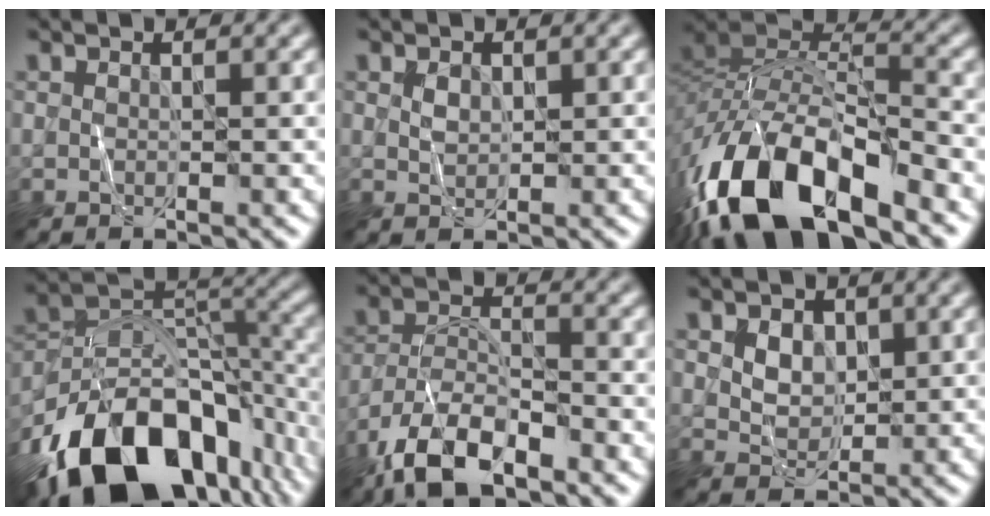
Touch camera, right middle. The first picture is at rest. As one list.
[{"total": 0.9, "force": [0.4, 0.7, 0.5], "torque": [-0.013, 0.000, 0.011]}, {"total": 15.1, "force": [-9.0, 6.4, 10.4], "torque": [-0.205, 0.001, -0.169]}, {"total": 16.6, "force": [-9.7, 9.3, 9.9], "torque": [-0.181, 0.000, -0.162]}, {"total": 8.0, "force": [-5.8, 2.9, 4.7], "torque": [-0.087, -0.003, -0.117]}, {"total": 2.8, "force": [0.9, 2.0, 1.6], "torque": [-0.035, -0.001, 0.018]}]